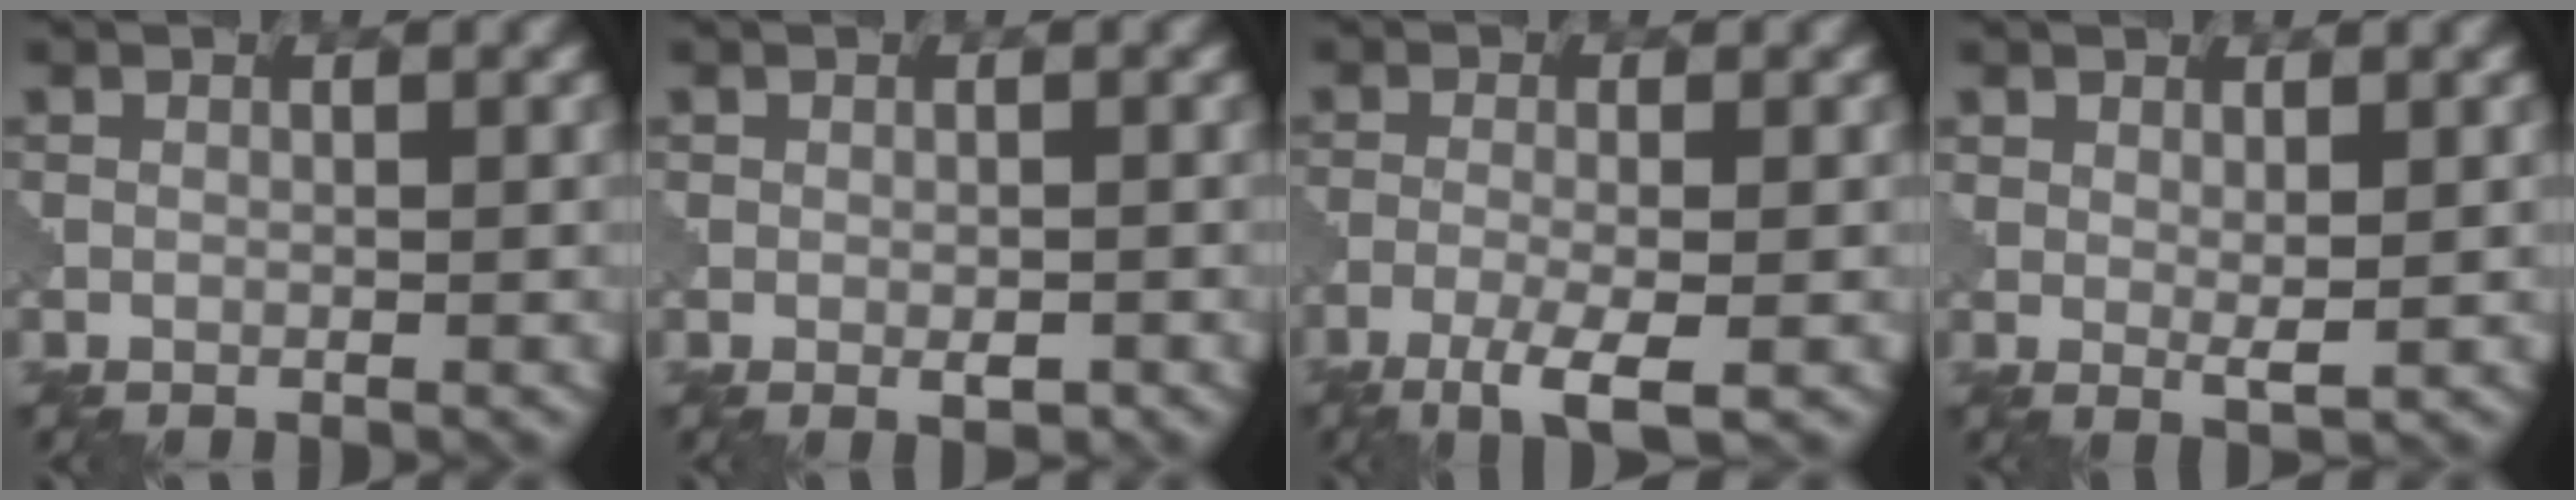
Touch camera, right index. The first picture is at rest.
{"total": 0.7, "force": [-0.7, 0.0, 0.3], "torque": [-0.013, -0.007, -0.005]}
{"total": 3.9, "force": [-2.6, 0.5, 2.9], "torque": [-0.055, -0.004, -0.051]}
{"total": 0.7, "force": [0.5, -0.1, 0.5], "torque": [-0.015, -0.009, 0.014]}